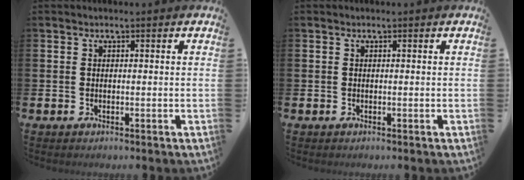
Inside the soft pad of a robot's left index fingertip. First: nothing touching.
{"total": 0.0}